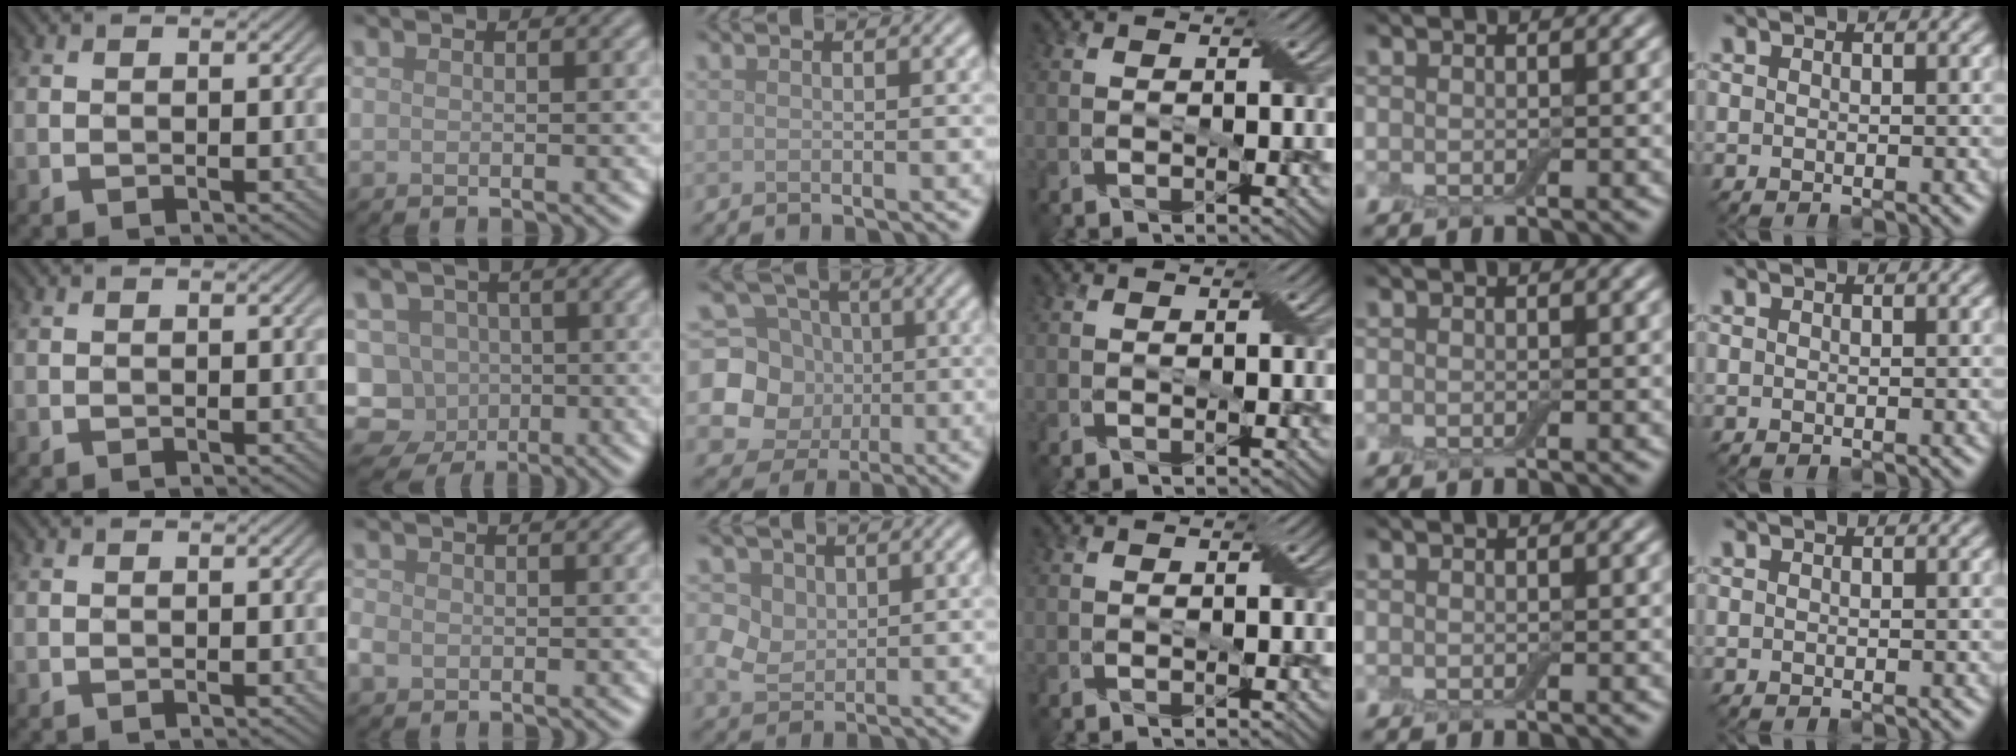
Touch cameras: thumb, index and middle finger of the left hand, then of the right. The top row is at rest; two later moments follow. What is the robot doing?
{"motion": "press", "object": "electronic device side button"}